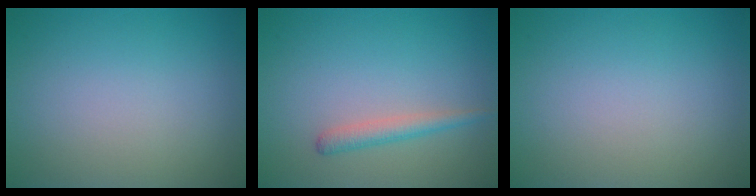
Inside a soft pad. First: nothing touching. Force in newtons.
{"total": 1.7, "press": 1.7, "slide": 0.1}
{"total": 0.0}